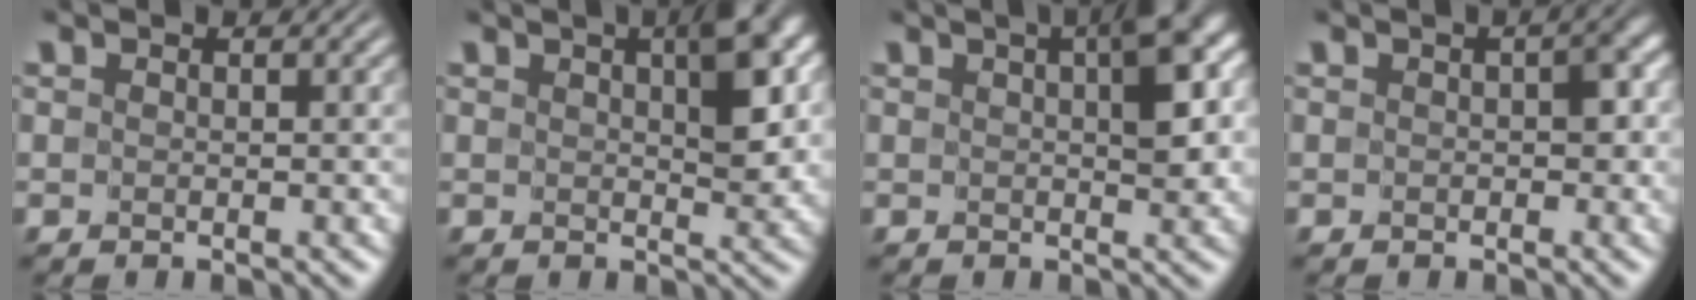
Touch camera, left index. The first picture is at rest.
{"total": 4.8, "force": [1.5, 1.9, 4.2], "torque": [-0.055, 0.003, 0.022]}
{"total": 4.6, "force": [1.3, 1.5, 4.2], "torque": [-0.053, 0.010, 0.015]}
{"total": 1.9, "force": [-0.2, 1.1, 1.5], "torque": [-0.017, 0.003, -0.004]}